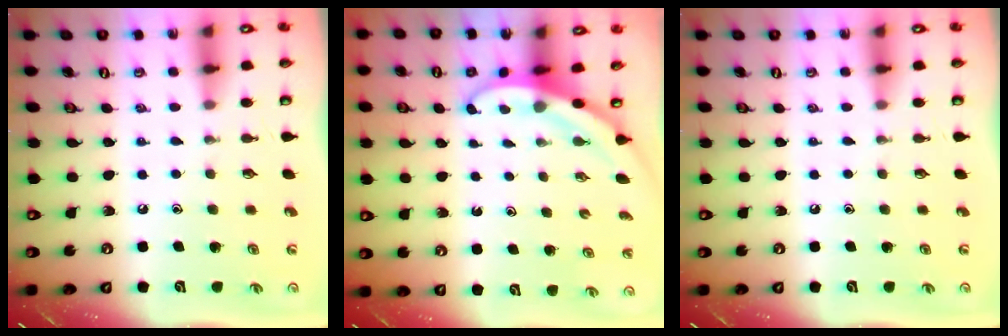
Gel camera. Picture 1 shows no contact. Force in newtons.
{"total": 3.1, "press": 3.1, "slide": 0.2}
{"total": 0.0}